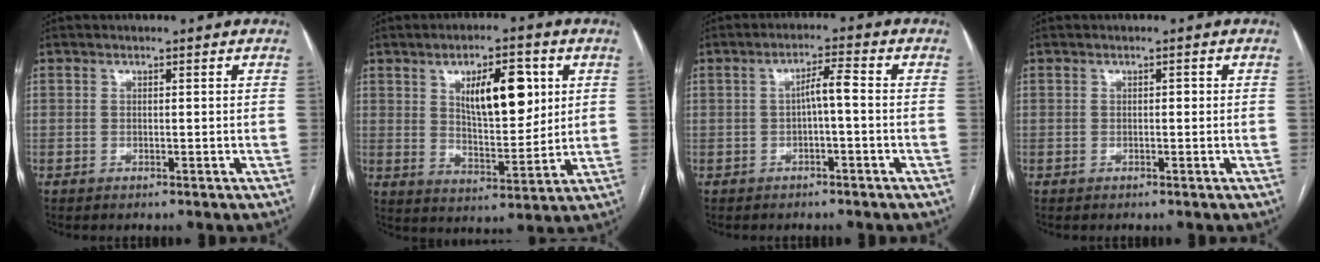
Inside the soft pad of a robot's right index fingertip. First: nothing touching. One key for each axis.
{"total": 11.4, "fx": 4.0, "fy": 4.2, "fz": 9.8, "tx": -0.153, "ty": 0.005, "tz": 0.072}
{"total": 3.3, "fx": -0.3, "fy": 0.4, "fz": 3.3, "tx": -0.054, "ty": 0.014, "tz": -0.004}
{"total": 0.6, "fx": 0.0, "fy": 0.3, "fz": 0.4, "tx": -0.005, "ty": 0.005, "tz": -0.001}